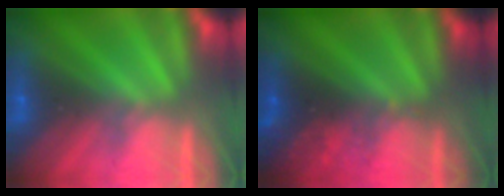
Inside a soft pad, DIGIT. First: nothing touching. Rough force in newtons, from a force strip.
{"total": 2.8}